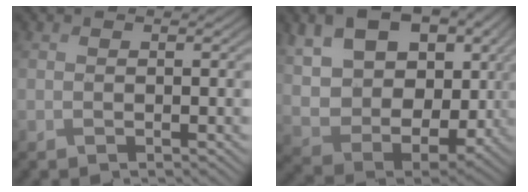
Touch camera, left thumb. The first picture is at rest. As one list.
[{"total": 14.6, "force": [4.3, 10.1, 9.5], "torque": [-0.216, -0.008, 0.088]}]